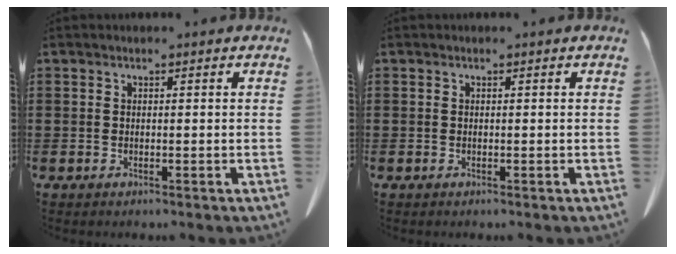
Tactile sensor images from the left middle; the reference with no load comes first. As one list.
[{"total": 0.0}]